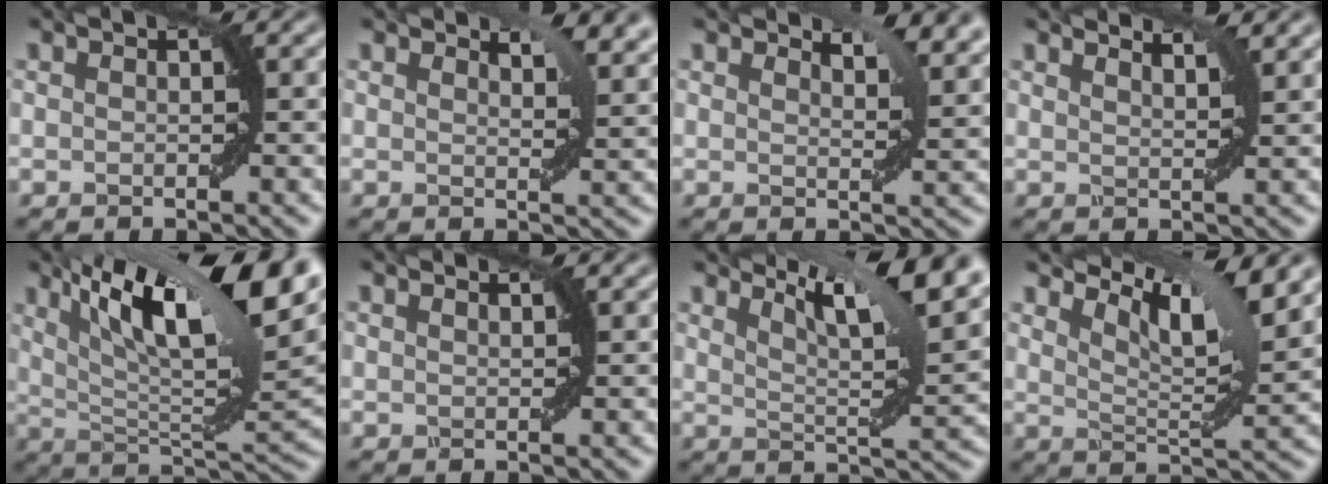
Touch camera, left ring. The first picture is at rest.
{"total": 3.1, "force": [2.6, 0.7, 1.7], "torque": [-0.023, -0.002, 0.039]}
{"total": 3.6, "force": [3.0, 0.8, 1.9], "torque": [-0.028, -0.002, 0.045]}
{"total": 3.7, "force": [3.3, 0.7, 1.5], "torque": [-0.001, 0.007, 0.026]}
{"total": 15.2, "force": [7.0, 4.4, 12.8], "torque": [-0.209, 0.012, 0.119]}
{"total": 1.4, "force": [1.3, 0.2, 0.5], "torque": [-0.001, -0.005, 0.012]}
{"total": 10.0, "force": [7.1, 2.0, 6.7], "torque": [-0.092, 0.013, 0.104]}
{"total": 7.9, "force": [5.9, 1.4, 5.1], "torque": [-0.089, 0.007, 0.100]}